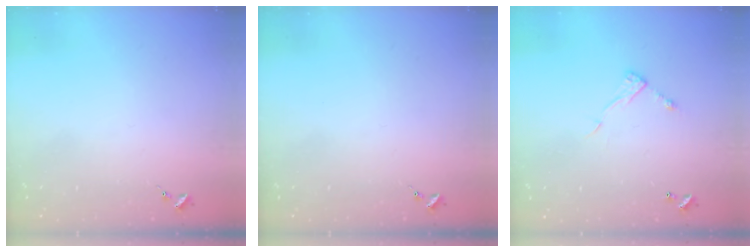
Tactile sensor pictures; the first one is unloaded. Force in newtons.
{"total": 0.0}
{"total": 6.6, "press": 6.6, "slide": 0.3}